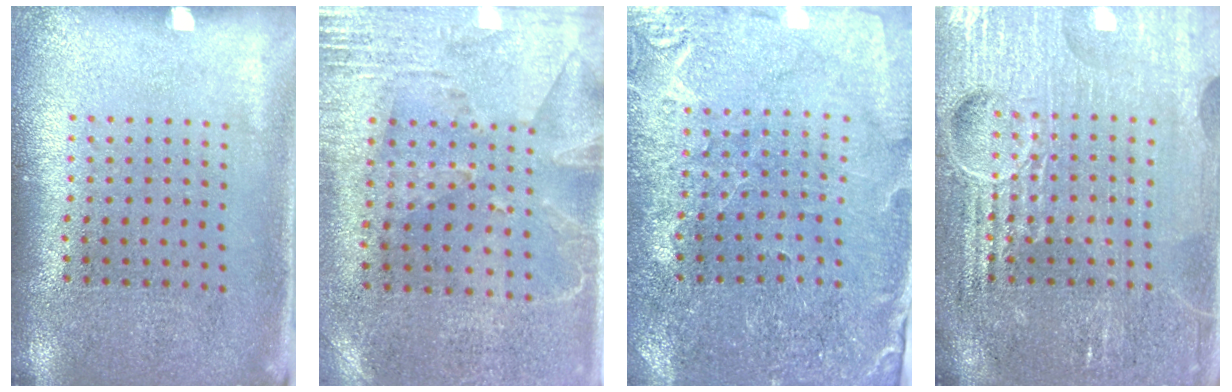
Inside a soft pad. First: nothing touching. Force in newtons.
{"total": 2.7, "press": 2.3, "slide": 1.5}
{"total": 0.7, "press": 0.7, "slide": 0.3}
{"total": 7.1, "press": 7.0, "slide": 0.9}